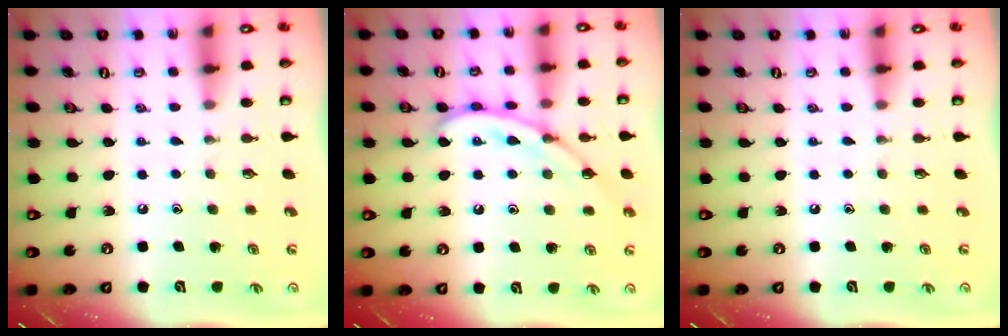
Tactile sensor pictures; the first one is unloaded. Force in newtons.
{"total": 11.6, "press": 11.5, "slide": 0.8}
{"total": 0.0}